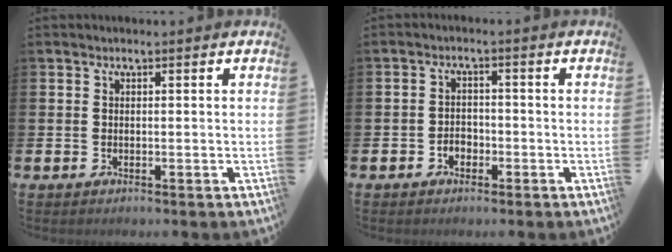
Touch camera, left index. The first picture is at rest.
{"total": 2.0, "force": [-1.1, 1.5, 0.7], "torque": [-0.015, 0.003, -0.025]}